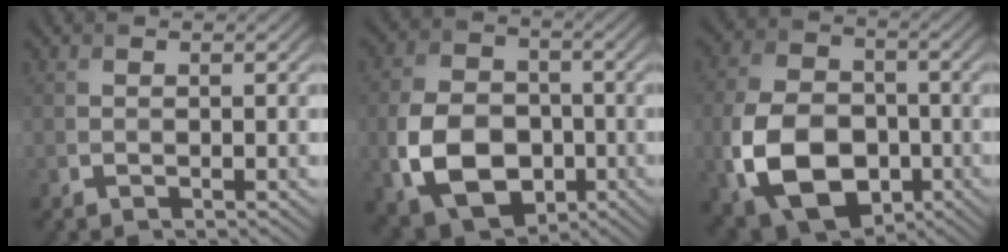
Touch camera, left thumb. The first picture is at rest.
{"total": 11.3, "force": [-3.3, 8.2, 7.1], "torque": [-0.165, -0.017, -0.068]}
{"total": 13.4, "force": [-4.2, 9.3, 8.7], "torque": [-0.204, -0.026, -0.085]}